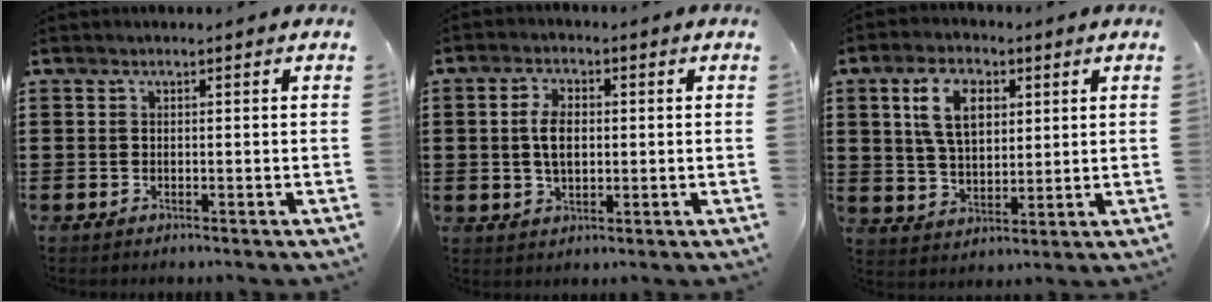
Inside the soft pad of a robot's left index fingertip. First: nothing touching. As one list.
[{"total": 4.8, "force": [0.3, 2.6, 4.0], "torque": [-0.094, 0.004, 0.000]}, {"total": 8.4, "force": [3.4, 4.8, 6.0], "torque": [-0.124, 0.013, 0.060]}]